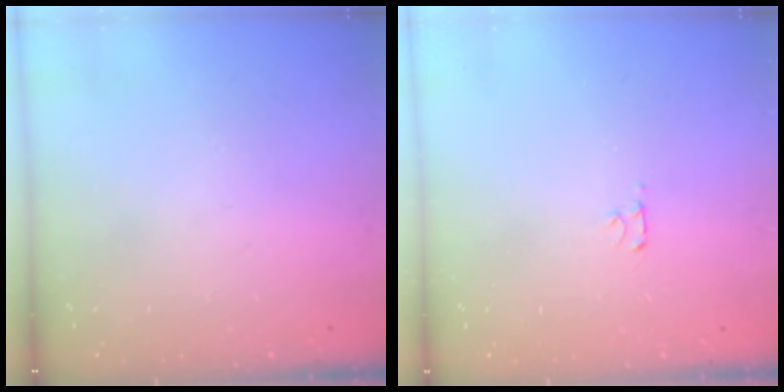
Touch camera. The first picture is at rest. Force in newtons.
{"total": 2.5, "press": 2.4, "slide": 0.3}